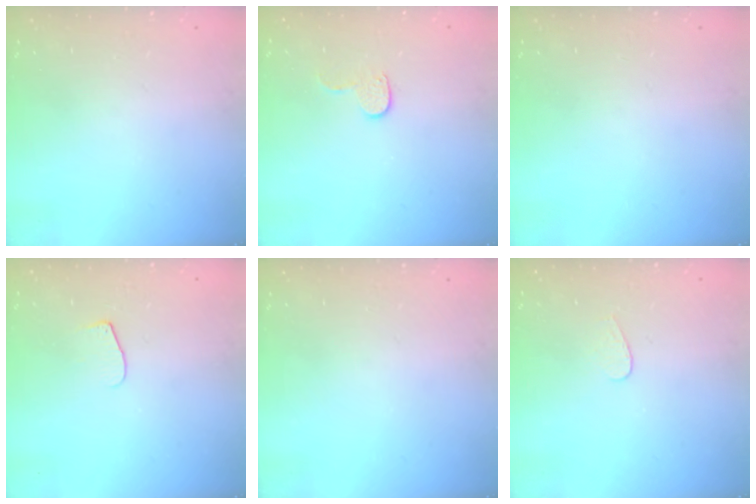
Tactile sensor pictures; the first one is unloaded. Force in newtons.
{"total": 6.7, "press": 6.7, "slide": 0.6}
{"total": 0.0}
{"total": 6.2, "press": 6.2, "slide": 0.7}
{"total": 0.0}
{"total": 3.5, "press": 3.5, "slide": 0.3}